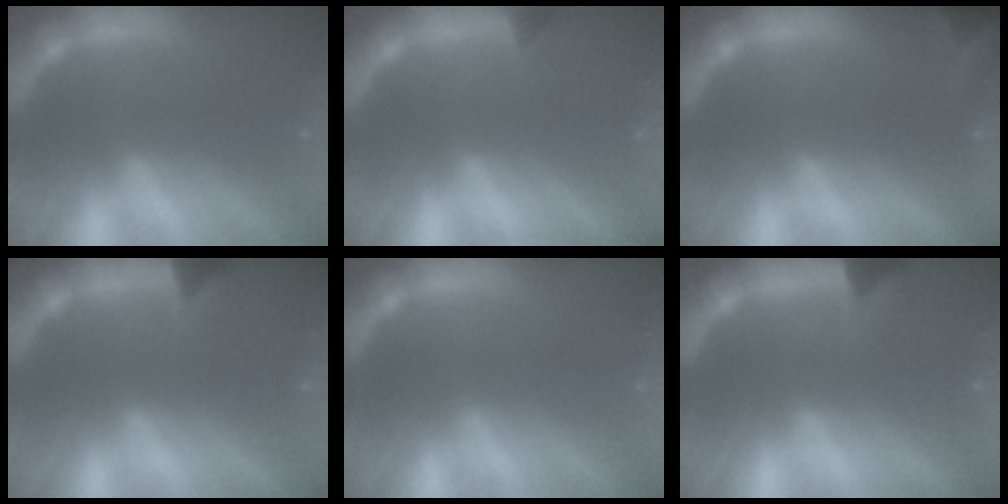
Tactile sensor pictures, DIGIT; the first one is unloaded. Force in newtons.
{"total": 0.9}
{"total": 5.0}
{"total": 1.9}
{"total": 0.0}
{"total": 2.4}